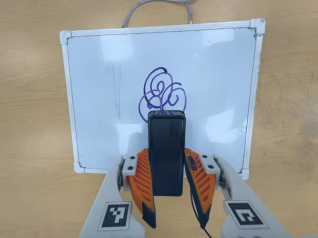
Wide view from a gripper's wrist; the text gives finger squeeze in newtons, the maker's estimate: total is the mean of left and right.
{"total": 4.1, "left": 2.8, "right": 5.4}